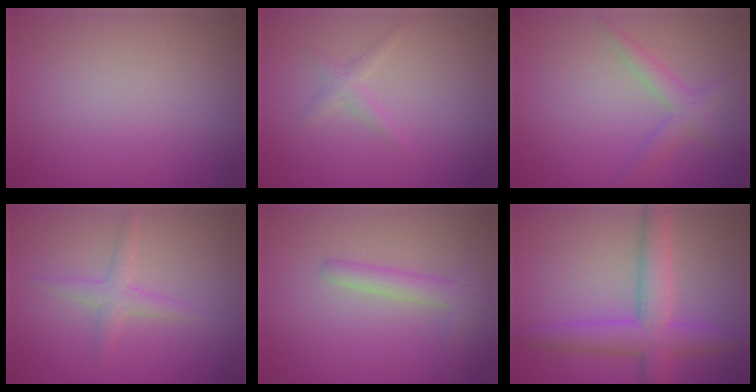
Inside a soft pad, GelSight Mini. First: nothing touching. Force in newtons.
{"total": 1.2, "press": 1.2, "slide": 0.1}
{"total": 2.2, "press": 2.2, "slide": 0.1}
{"total": 2.0, "press": 2.0, "slide": 0.1}
{"total": 2.4, "press": 2.4, "slide": 0.2}
{"total": 5.6, "press": 5.6, "slide": 0.0}